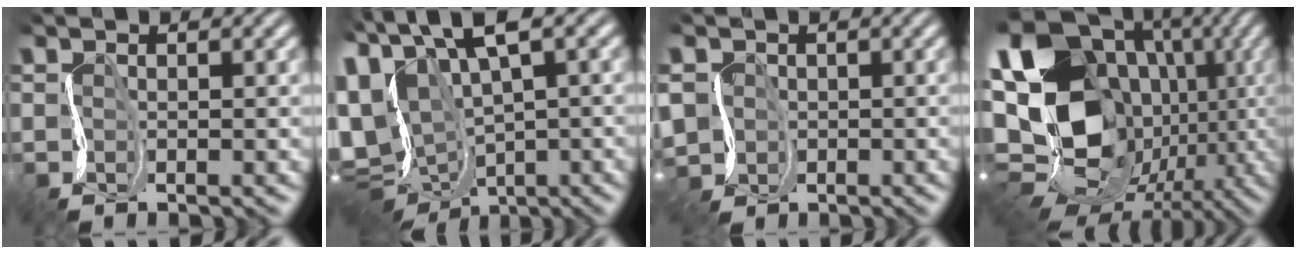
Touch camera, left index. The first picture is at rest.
{"total": 13.0, "force": [2.9, 7.4, 10.3], "torque": [-0.221, -0.005, 0.090]}
{"total": 6.2, "force": [-1.6, 5.9, 1.0], "torque": [-0.048, -0.010, -0.049]}
{"total": 23.9, "force": [-0.5, 20.6, 12.0], "torque": [-0.233, 0.006, -0.054]}